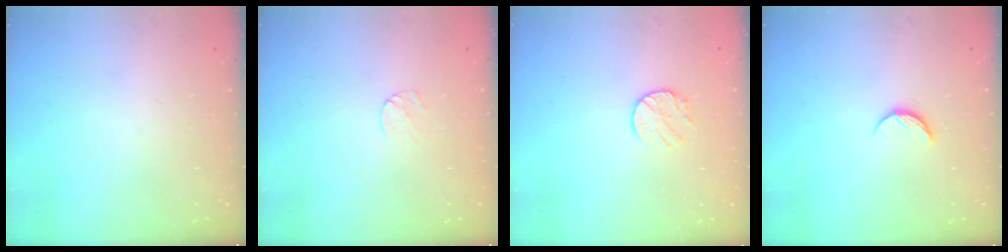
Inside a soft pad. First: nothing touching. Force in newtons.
{"total": 4.0, "press": 4.0, "slide": 0.4}
{"total": 8.0, "press": 8.0, "slide": 0.8}
{"total": 5.1, "press": 5.1, "slide": 0.6}